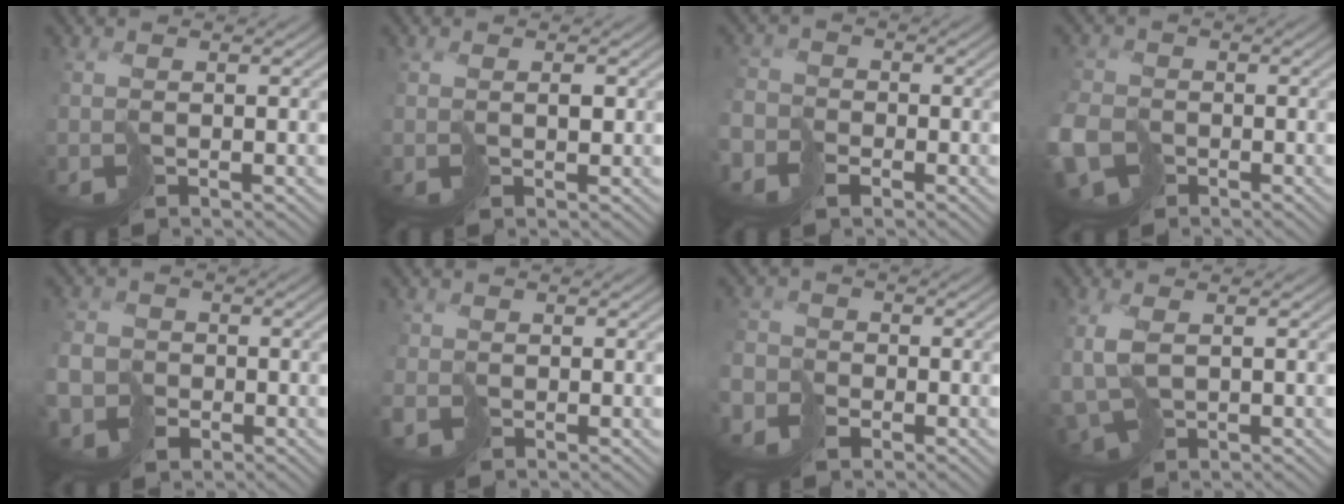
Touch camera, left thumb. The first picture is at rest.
{"total": 1.2, "force": [0.8, 0.4, 0.8], "torque": [-0.013, 0.002, 0.019]}
{"total": 4.3, "force": [-2.9, 2.9, 1.2], "torque": [-0.025, -0.007, -0.065]}
{"total": 6.9, "force": [-3.0, 4.8, 3.9], "torque": [-0.113, -0.024, -0.059]}
{"total": 6.9, "force": [-3.1, 5.7, 2.3], "torque": [-0.064, -0.033, -0.075]}
{"total": 1.3, "force": [-0.6, 1.2, 0.0], "torque": [0.007, -0.005, -0.013]}
{"total": 4.2, "force": [-2.8, 3.0, 1.0], "torque": [-0.021, -0.006, -0.066]}
{"total": 4.7, "force": [-0.6, 2.6, 3.8], "torque": [-0.102, -0.012, -0.005]}